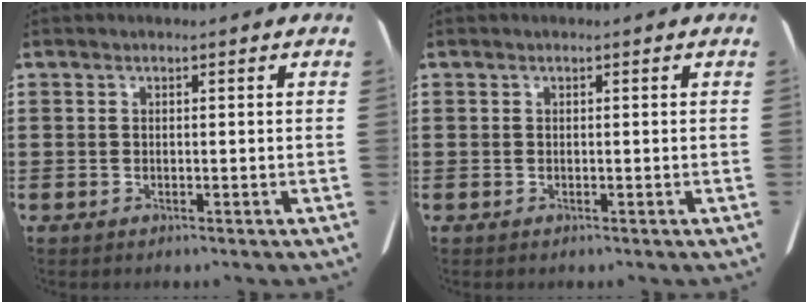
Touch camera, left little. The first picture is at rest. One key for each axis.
{"total": 0.0}